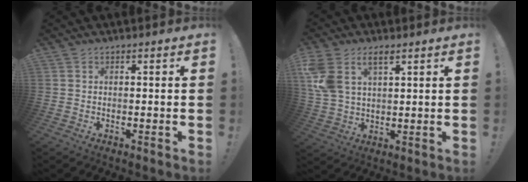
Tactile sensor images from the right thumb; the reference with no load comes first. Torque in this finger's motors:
{"motor_torque": [1.08, 1.16, 0.37, -0.06, 0.09]}